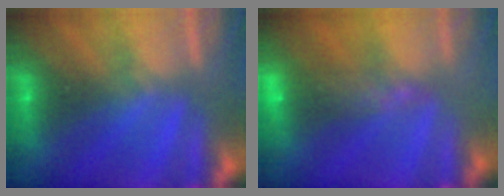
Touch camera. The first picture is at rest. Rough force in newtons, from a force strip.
{"total": 5.5}